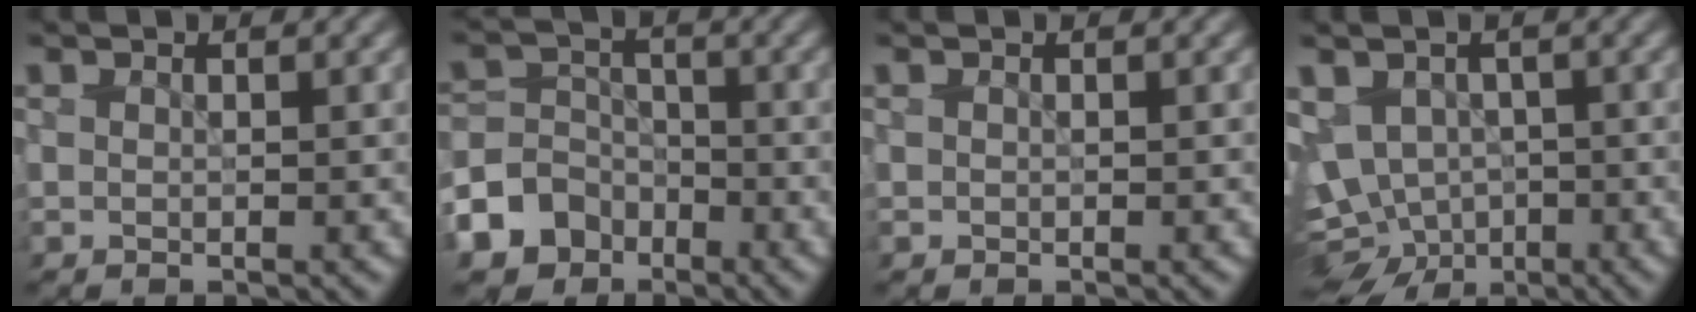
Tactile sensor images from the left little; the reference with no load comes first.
{"total": 6.2, "force": [-4.0, 4.7, 0.7], "torque": [0.001, 0.001, -0.089]}
{"total": 0.7, "force": [0.1, -0.4, -0.5], "torque": [0.010, 0.007, 0.005]}
{"total": 7.4, "force": [-3.1, 5.6, 3.7], "torque": [-0.055, -0.012, -0.035]}